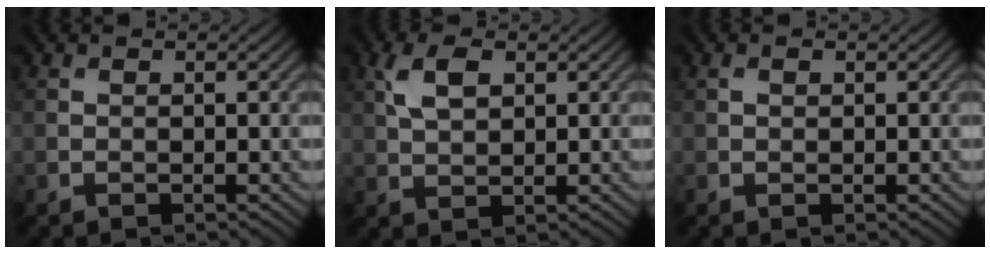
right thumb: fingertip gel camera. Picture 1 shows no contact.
{"total": 4.4, "force": [1.8, 2.4, 3.3], "torque": [-0.079, 0.006, 0.034]}
{"total": 0.7, "force": [0.3, 0.4, 0.5], "torque": [-0.010, 0.001, 0.004]}